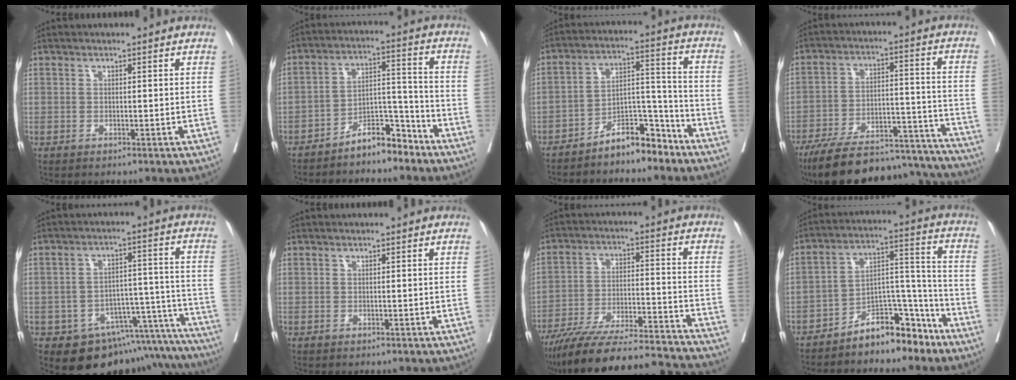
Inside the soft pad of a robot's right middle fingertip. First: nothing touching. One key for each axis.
{"total": 7.3, "fx": -6.1, "fy": 2.3, "fz": 3.1, "tx": -0.049, "ty": 0.027, "tz": -0.107}
{"total": 8.3, "fx": -6.9, "fy": 2.8, "fz": 3.7, "tx": -0.059, "ty": 0.034, "tz": -0.121}
{"total": 26.6, "fx": -24.1, "fy": 5.5, "fz": 9.8, "tx": -0.122, "ty": 0.016, "tz": -0.343}
{"total": 15.7, "fx": -13.6, "fy": 6.6, "fz": 4.2, "tx": 0.001, "ty": 0.070, "tz": -0.167}
{"total": 0.0}
{"total": 23.8, "fx": -21.9, "fy": 1.1, "fz": 9.2, "tx": -0.130, "ty": -0.020, "tz": -0.328}
{"total": 10.3, "fx": -8.4, "fy": 3.9, "fz": 4.6, "tx": -0.072, "ty": 0.045, "tz": -0.143}